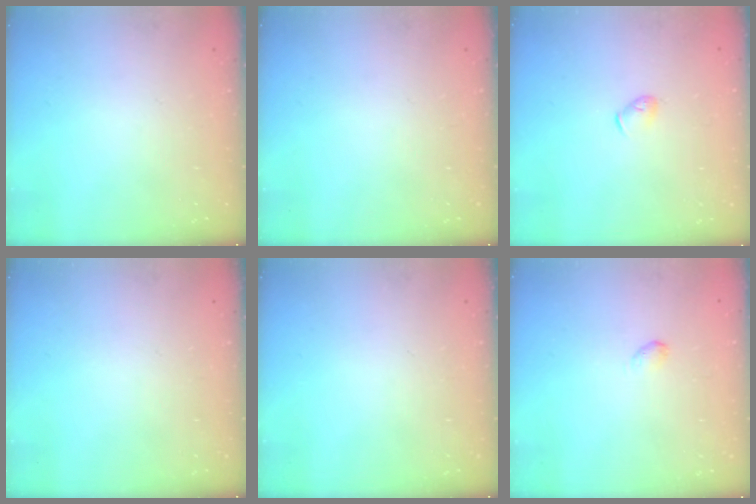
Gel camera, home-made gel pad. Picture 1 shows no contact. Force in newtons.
{"total": 0.0}
{"total": 4.0, "press": 3.9, "slide": 1.0}
{"total": 0.0}
{"total": 0.0}
{"total": 2.8, "press": 2.7, "slide": 0.5}